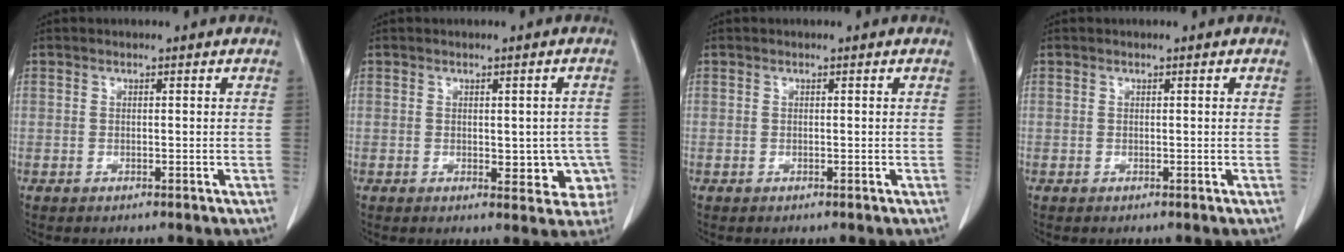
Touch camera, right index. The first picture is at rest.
{"total": 6.4, "force": [-1.1, 3.3, 5.4], "torque": [-0.041, 0.008, -0.007]}
{"total": 0.0}
{"total": 0.0}